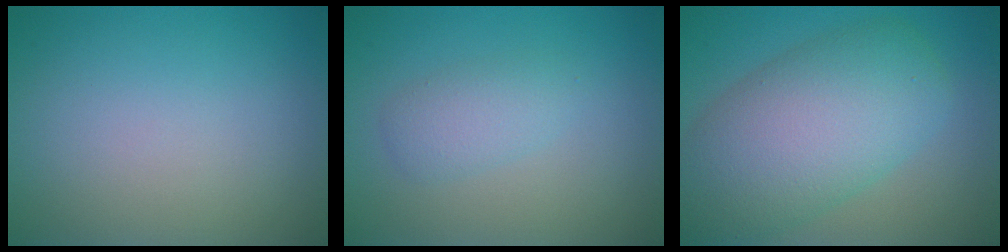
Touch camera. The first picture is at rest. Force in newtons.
{"total": 2.1, "press": 2.1, "slide": 0.1}
{"total": 9.5, "press": 9.5, "slide": 0.1}